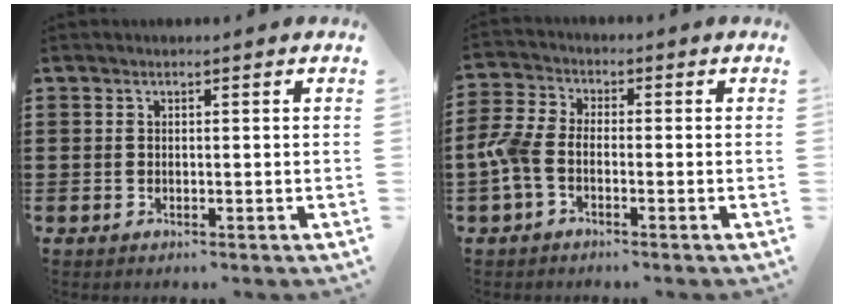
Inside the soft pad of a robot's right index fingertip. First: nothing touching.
{"total": 4.9, "force": [-1.9, 2.8, 3.5], "torque": [-0.106, -0.005, -0.048]}